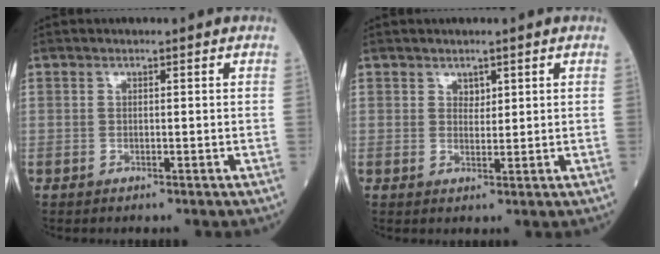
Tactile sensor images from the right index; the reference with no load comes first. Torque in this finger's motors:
{"motor_torque": [-0.07, 0.03, -0.04, -0.01]}